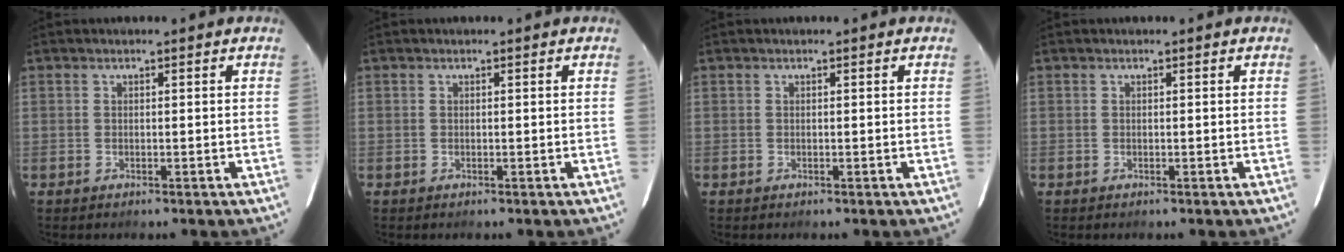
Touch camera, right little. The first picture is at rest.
{"total": 0.0}
{"total": 0.0}
{"total": 0.0}